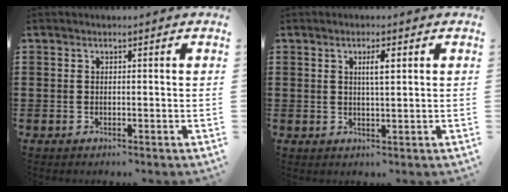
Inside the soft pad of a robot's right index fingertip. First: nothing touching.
{"total": 2.8, "force": [0.8, 0.5, 2.6], "torque": [-0.043, 0.001, 0.009]}